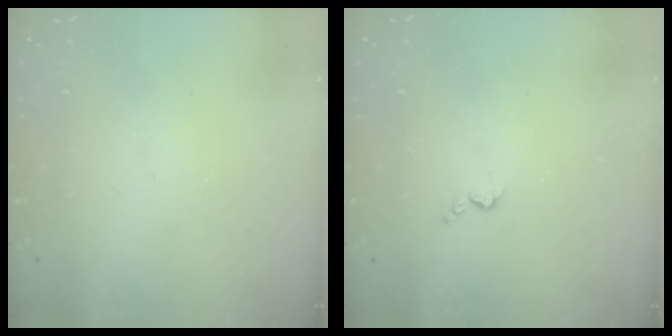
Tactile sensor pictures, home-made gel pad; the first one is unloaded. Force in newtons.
{"total": 2.8, "press": 2.8, "slide": 0.5}